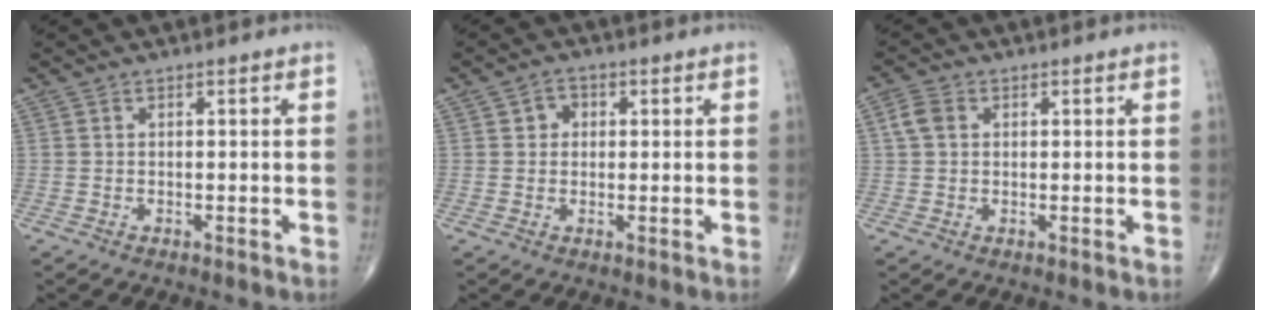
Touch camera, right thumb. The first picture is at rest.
{"total": 2.7, "force": [0.6, 2.3, 1.2], "torque": [0.000, 0.003, 0.004]}
{"total": 3.2, "force": [0.8, 2.5, 1.9], "torque": [-0.040, 0.009, 0.012]}